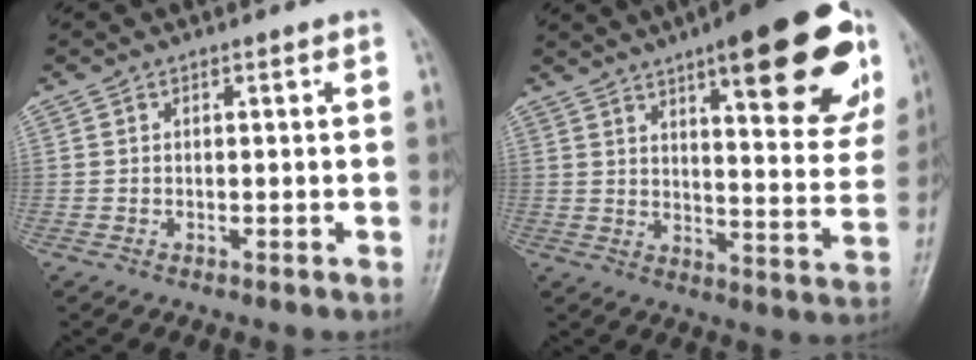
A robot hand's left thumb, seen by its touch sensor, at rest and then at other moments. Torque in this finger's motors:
{"motor_torque": [2.89, 2.12, 1.68, -1.09, 0.11]}